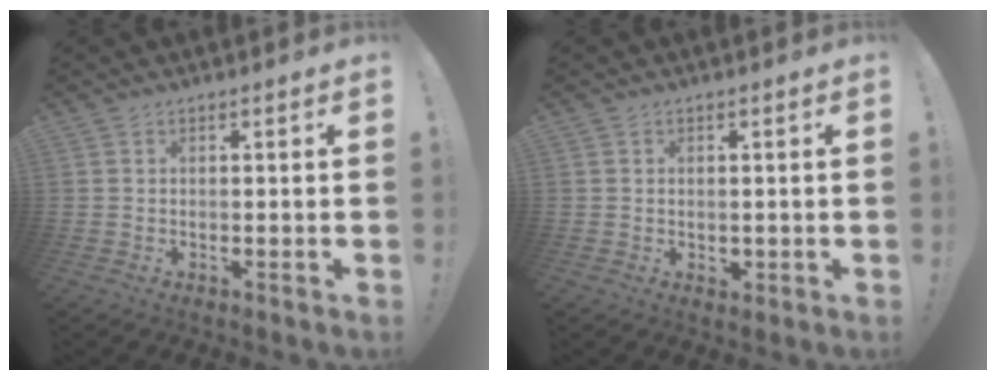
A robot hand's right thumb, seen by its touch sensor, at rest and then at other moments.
{"total": 1.2, "force": [0.3, 1.1, 0.4], "torque": [-0.003, 0.000, 0.005]}